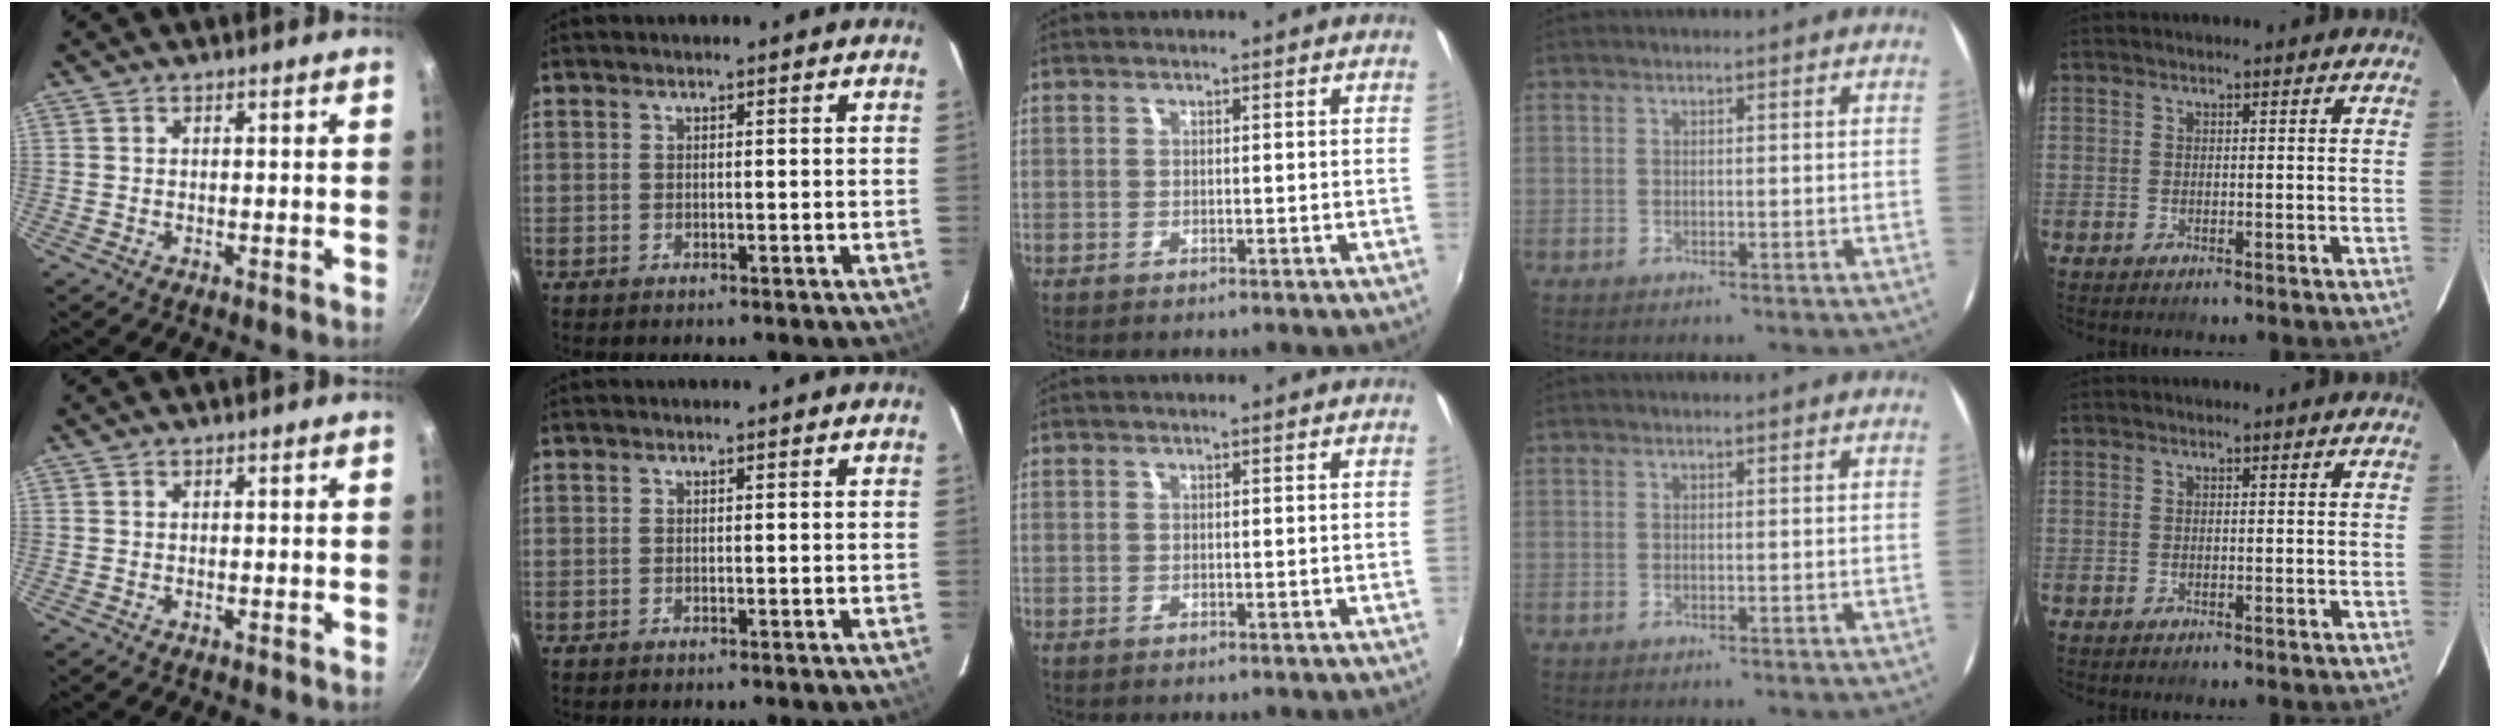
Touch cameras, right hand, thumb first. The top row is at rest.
{}